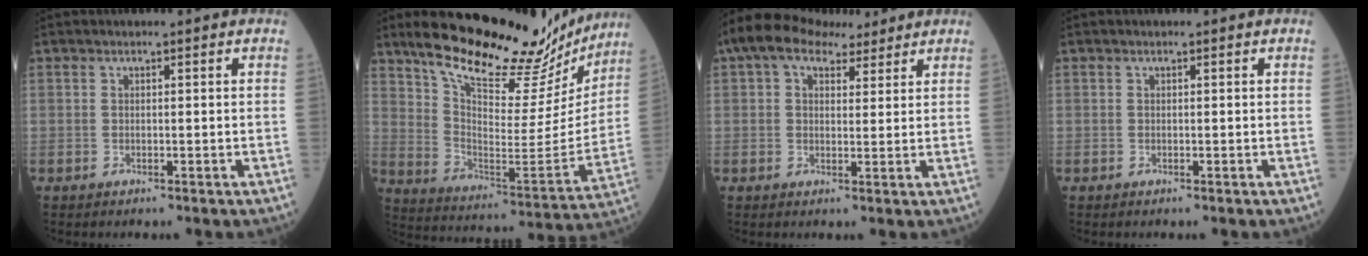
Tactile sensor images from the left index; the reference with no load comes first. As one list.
[{"total": 25.2, "force": [21.0, 7.0, 11.9], "torque": [-0.184, -0.015, 0.307]}, {"total": 8.7, "force": [6.3, 4.3, 4.3], "torque": [-0.078, 0.043, 0.107]}, {"total": 0.0}]